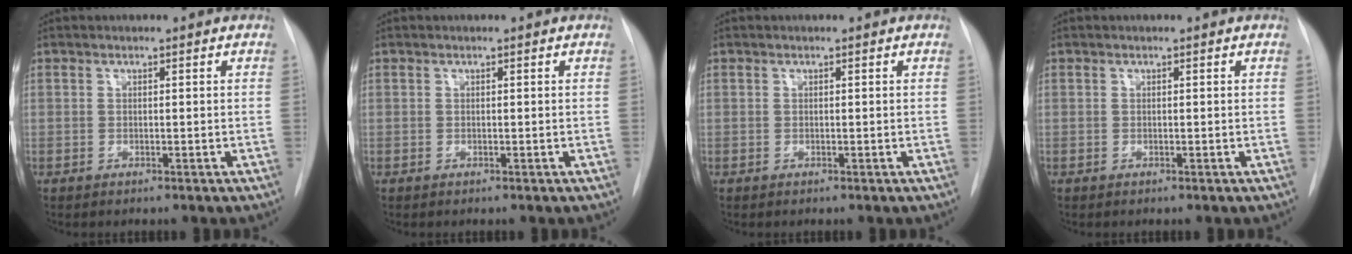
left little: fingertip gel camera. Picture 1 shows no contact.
{"total": 0.0}
{"total": 0.0}
{"total": 0.0}